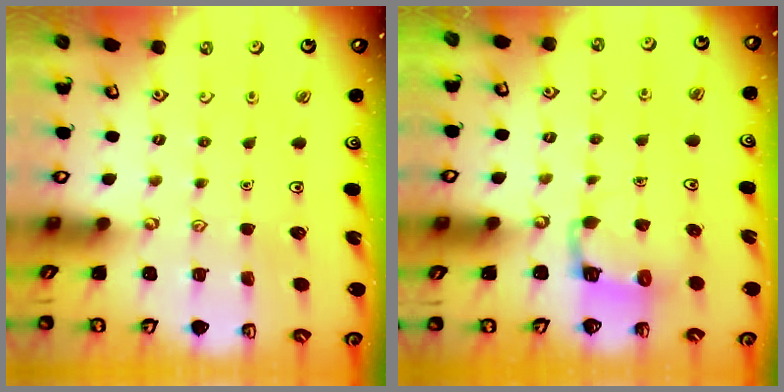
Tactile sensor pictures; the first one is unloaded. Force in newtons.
{"total": 2.8, "press": 2.8, "slide": 0.2}